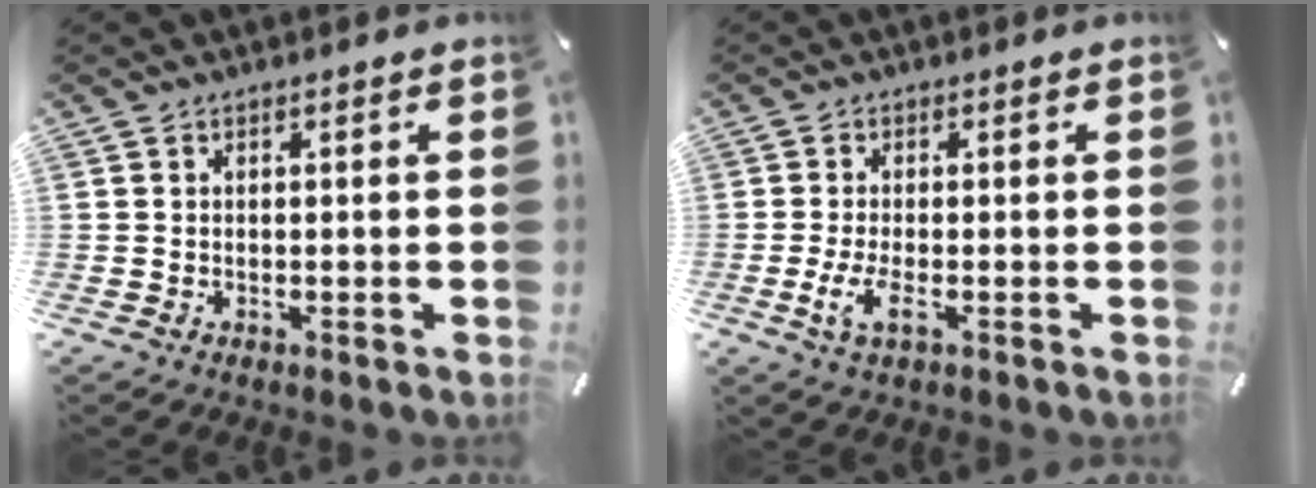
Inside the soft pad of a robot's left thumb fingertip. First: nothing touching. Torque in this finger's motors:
{"motor_torque": [0.77, 1.13, 0.84, 0.18, 0.21]}